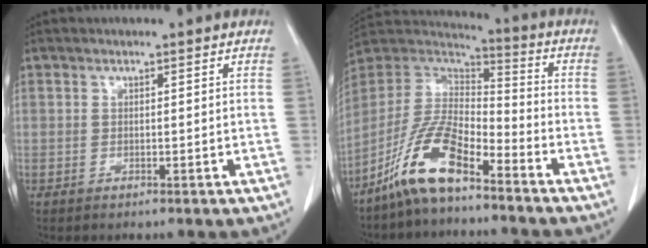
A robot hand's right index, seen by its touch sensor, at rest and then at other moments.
{"total": 12.1, "force": [-8.2, 3.2, 8.3], "torque": [-0.182, 0.011, -0.159]}